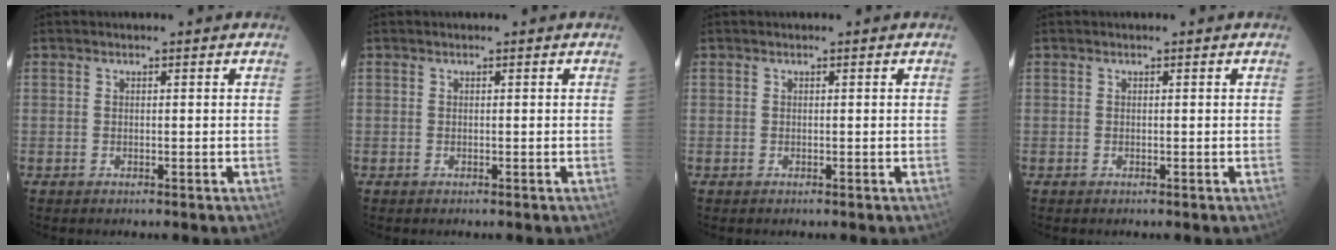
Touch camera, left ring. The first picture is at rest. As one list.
[{"total": 0.0}, {"total": 0.0}, {"total": 0.0}]